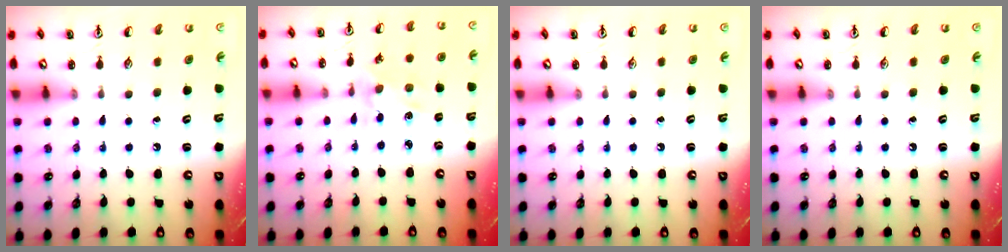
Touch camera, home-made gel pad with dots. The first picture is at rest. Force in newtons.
{"total": 1.4, "press": 1.4, "slide": 0.3}
{"total": 0.0}
{"total": 0.0}